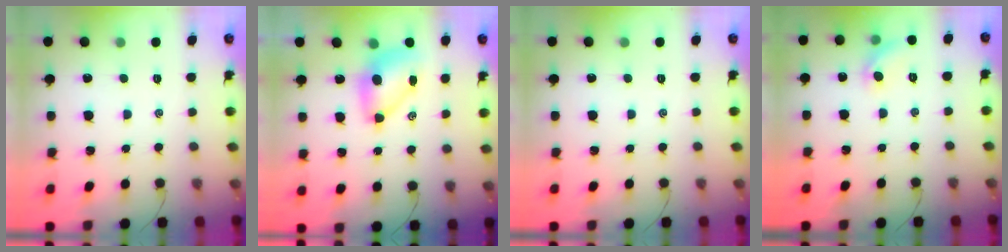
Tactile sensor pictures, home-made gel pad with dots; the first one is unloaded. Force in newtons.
{"total": 7.2, "press": 7.1, "slide": 0.9}
{"total": 0.0}
{"total": 6.7, "press": 6.7, "slide": 1.0}